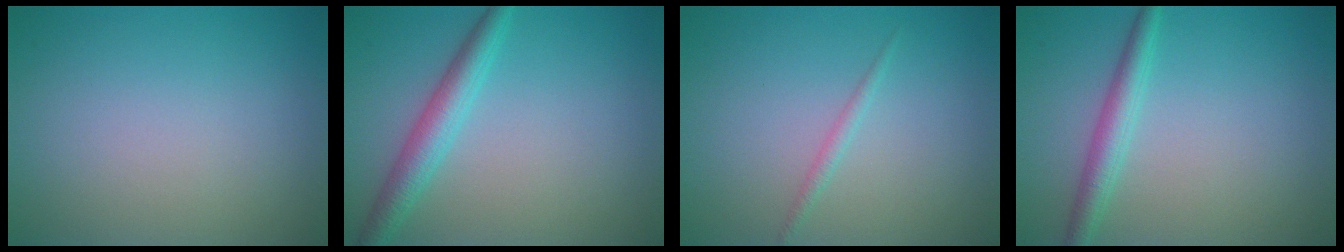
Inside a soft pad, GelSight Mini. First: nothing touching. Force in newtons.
{"total": 3.3, "press": 3.3, "slide": 0.1}
{"total": 0.9, "press": 0.9, "slide": 0.1}
{"total": 2.5, "press": 2.5, "slide": 0.1}